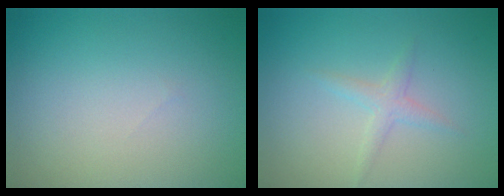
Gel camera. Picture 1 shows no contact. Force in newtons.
{"total": 1.4, "press": 1.4, "slide": 0.1}